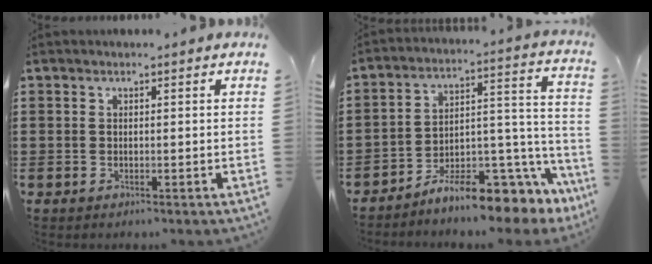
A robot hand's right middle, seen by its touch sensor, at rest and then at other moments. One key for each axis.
{"total": 9.7, "fx": -8.2, "fy": 2.6, "fz": 4.4, "tx": -0.064, "ty": 0.015, "tz": -0.150}